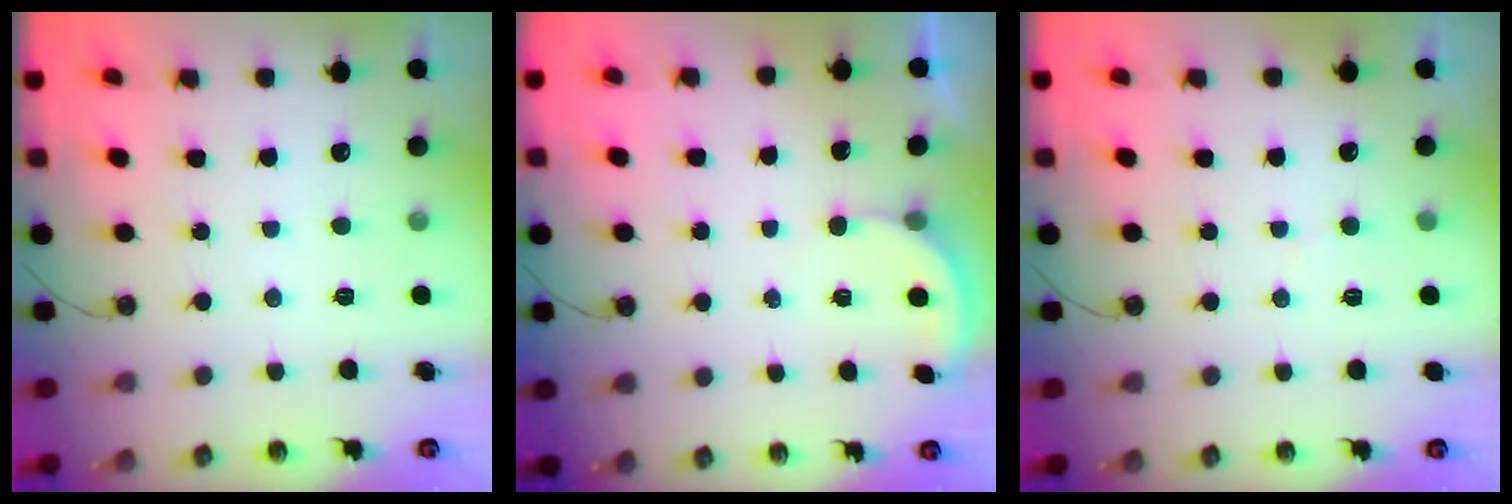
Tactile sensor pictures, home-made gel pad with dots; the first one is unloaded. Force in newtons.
{"total": 1.6, "press": 1.6, "slide": 0.3}
{"total": 3.1, "press": 3.1, "slide": 0.4}